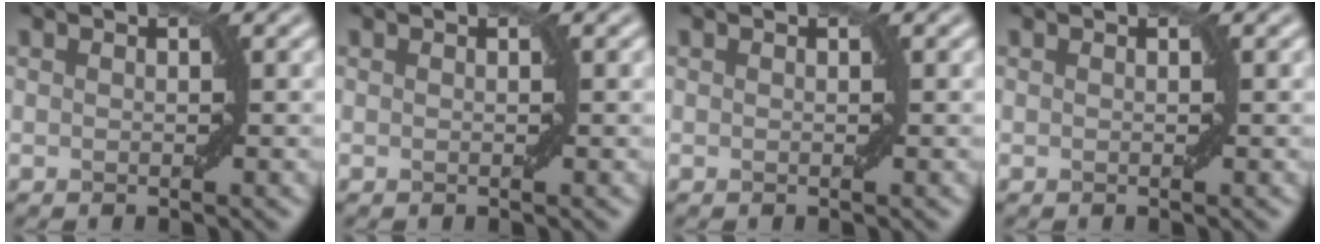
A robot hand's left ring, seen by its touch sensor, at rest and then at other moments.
{"total": 0.0}
{"total": 0.0}
{"total": 0.0}